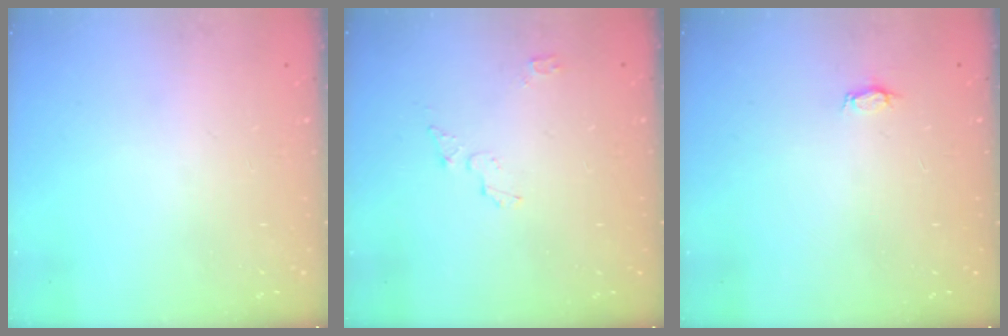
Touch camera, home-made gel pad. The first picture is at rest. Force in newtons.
{"total": 3.7, "press": 3.7, "slide": 0.4}
{"total": 2.9, "press": 2.9, "slide": 0.4}